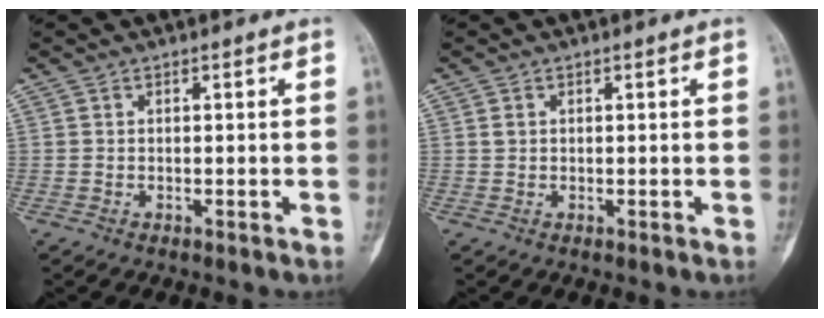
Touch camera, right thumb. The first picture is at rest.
{"total": 0.8, "force": [0.3, 0.6, 0.4], "torque": [-0.005, 0.003, 0.006]}